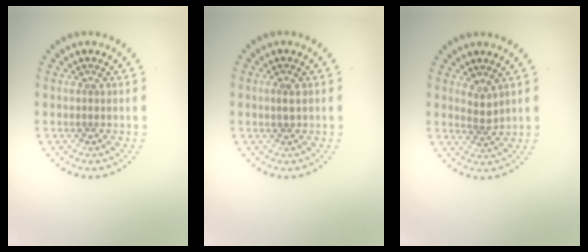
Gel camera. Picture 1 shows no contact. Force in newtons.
{"total": 1.1, "press": 1.0, "slide": 0.2}
{"total": 1.5, "press": 1.1, "slide": 1.1}